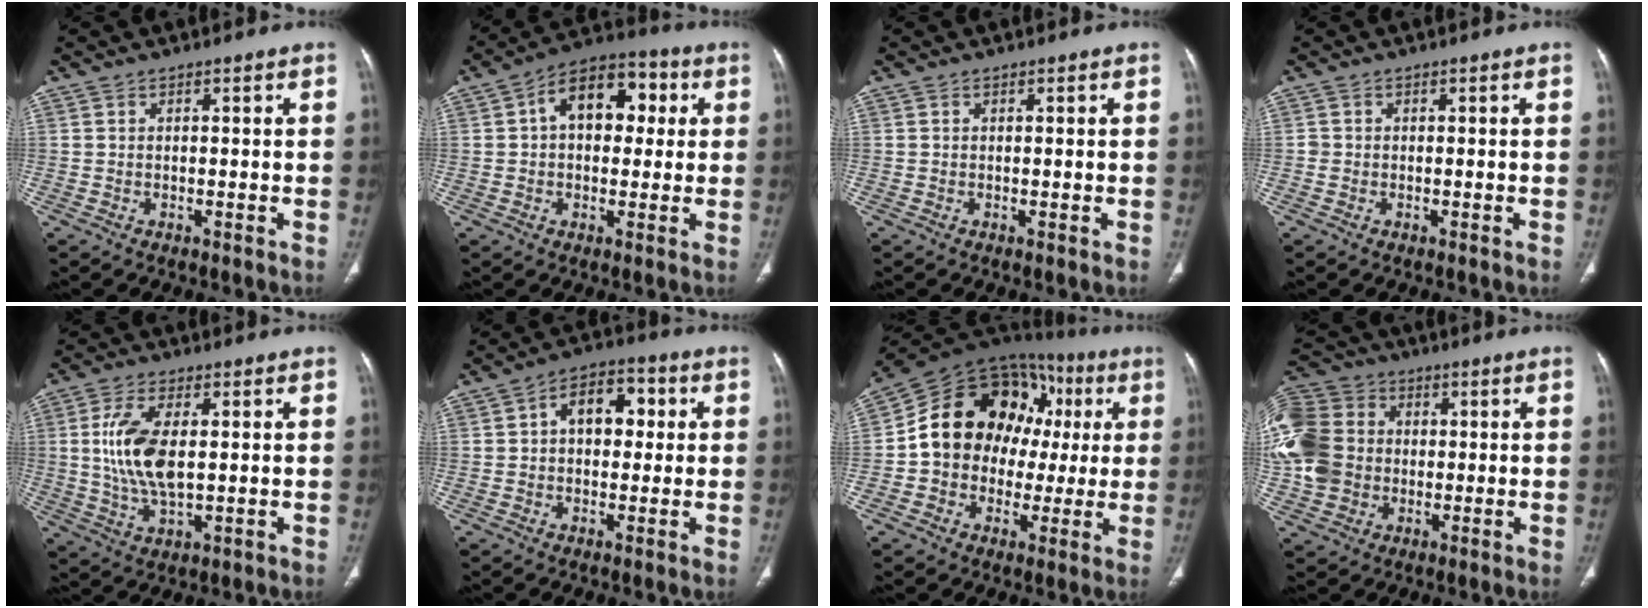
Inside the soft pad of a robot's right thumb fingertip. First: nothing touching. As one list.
[{"total": 12.7, "force": [2.6, 8.4, 9.2], "torque": [-0.099, 0.028, 0.029]}, {"total": 0.0}, {"total": 0.9, "force": [-0.2, 0.8, 0.2], "torque": [0.001, 0.004, -0.004]}, {"total": 11.2, "force": [1.3, 5.3, 9.8], "torque": [-0.204, -0.008, 0.029]}, {"total": 9.1, "force": [1.5, 6.1, 6.6], "torque": [-0.067, 0.022, 0.018]}, {"total": 20.5, "force": [2.3, 16.2, 12.3], "torque": [-0.148, 0.054, 0.037]}, {"total": 18.2, "force": [-0.1, 15.3, 9.9], "torque": [-0.233, 0.030, -0.002]}]